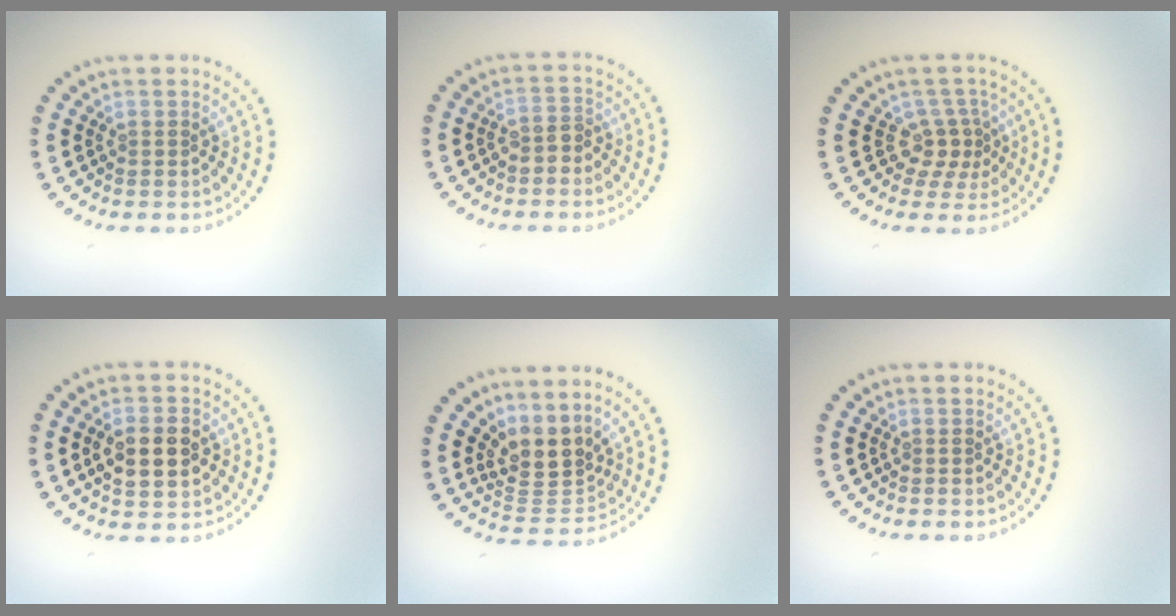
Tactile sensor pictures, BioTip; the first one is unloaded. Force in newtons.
{"total": 1.8, "press": 1.6, "slide": 0.9}
{"total": 2.4, "press": 1.7, "slide": 1.8}
{"total": 4.6, "press": 4.6, "slide": 0.3}
{"total": 3.8, "press": 2.9, "slide": 2.5}
{"total": 0.0}